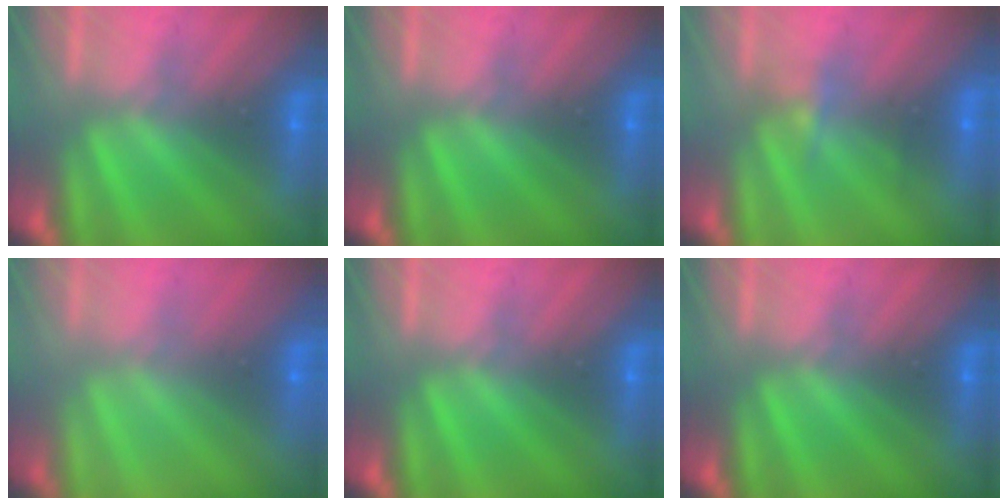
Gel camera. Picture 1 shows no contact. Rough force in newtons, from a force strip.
{"total": 0.0}
{"total": 2.1}
{"total": 2.2}
{"total": 0.0}
{"total": 0.0}